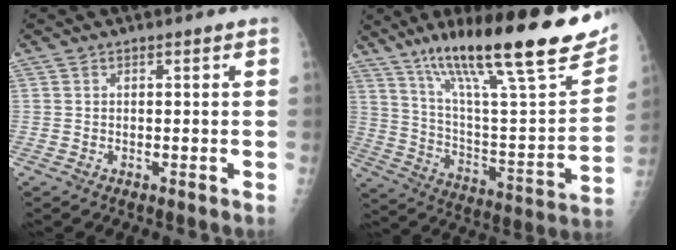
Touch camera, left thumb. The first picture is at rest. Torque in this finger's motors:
{"motor_torque": [0.41, 0.21, 1.44, -1.33, 0.11]}